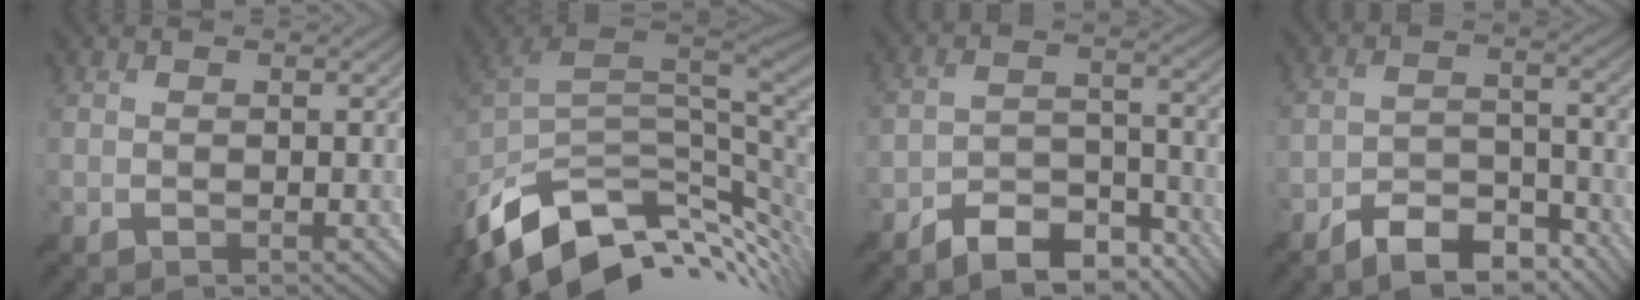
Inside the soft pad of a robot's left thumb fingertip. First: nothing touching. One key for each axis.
{"total": 12.6, "fx": -5.3, "fy": 7.0, "fz": 9.1, "tx": -0.190, "ty": -0.019, "tz": -0.089}
{"total": 9.7, "fx": -7.7, "fy": 3.9, "fz": 4.3, "tx": -0.068, "ty": -0.002, "tz": -0.135}
{"total": 8.8, "fx": -6.9, "fy": 3.6, "fz": 4.1, "tx": -0.062, "ty": -0.002, "tz": -0.126}